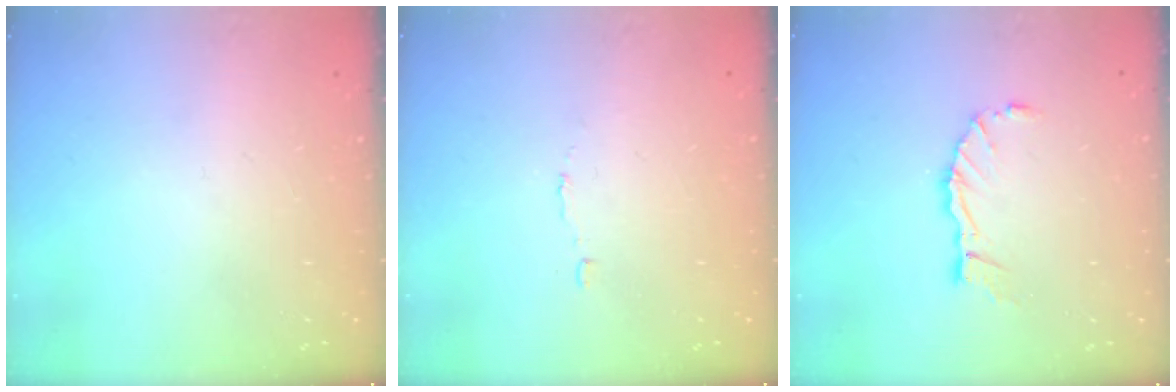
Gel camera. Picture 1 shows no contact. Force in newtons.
{"total": 1.9, "press": 1.9, "slide": 0.1}
{"total": 5.7, "press": 5.7, "slide": 0.1}